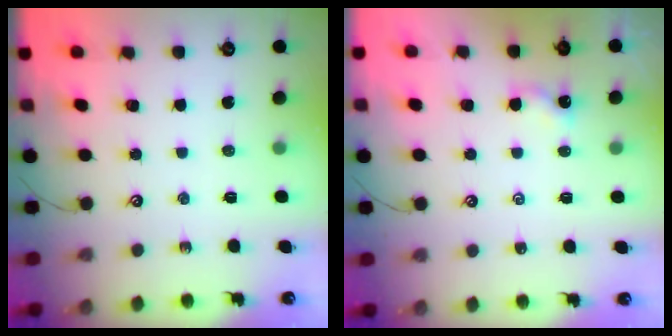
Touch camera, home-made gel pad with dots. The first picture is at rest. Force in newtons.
{"total": 0.6, "press": 0.5, "slide": 0.2}